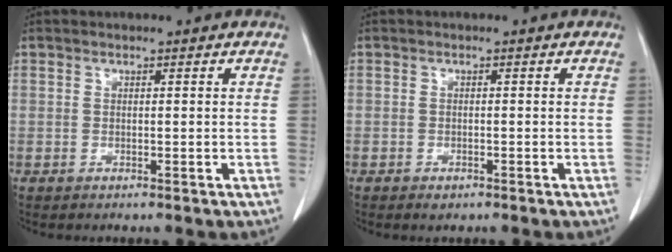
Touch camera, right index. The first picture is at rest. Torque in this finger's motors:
{"motor_torque": [0.31, -0.26, 0.06, 0.01]}